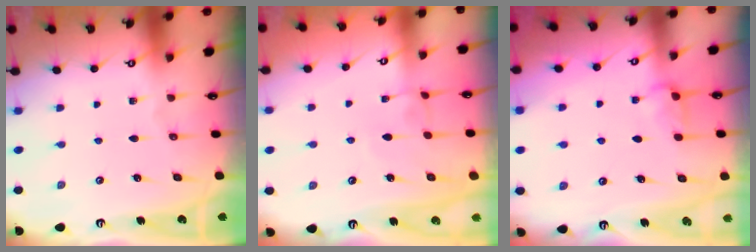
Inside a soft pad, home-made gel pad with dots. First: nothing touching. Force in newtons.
{"total": 3.3, "press": 3.3, "slide": 0.1}
{"total": 2.7, "press": 2.6, "slide": 0.6}